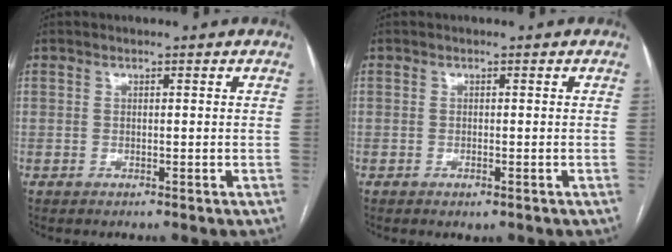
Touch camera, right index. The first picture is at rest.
{"total": 1.0, "force": [-0.6, 0.3, 0.7], "torque": [-0.012, -0.003, -0.004]}